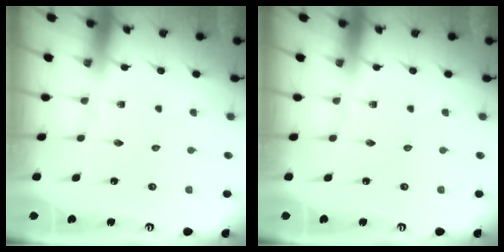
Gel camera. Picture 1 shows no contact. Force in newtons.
{"total": 0.0}